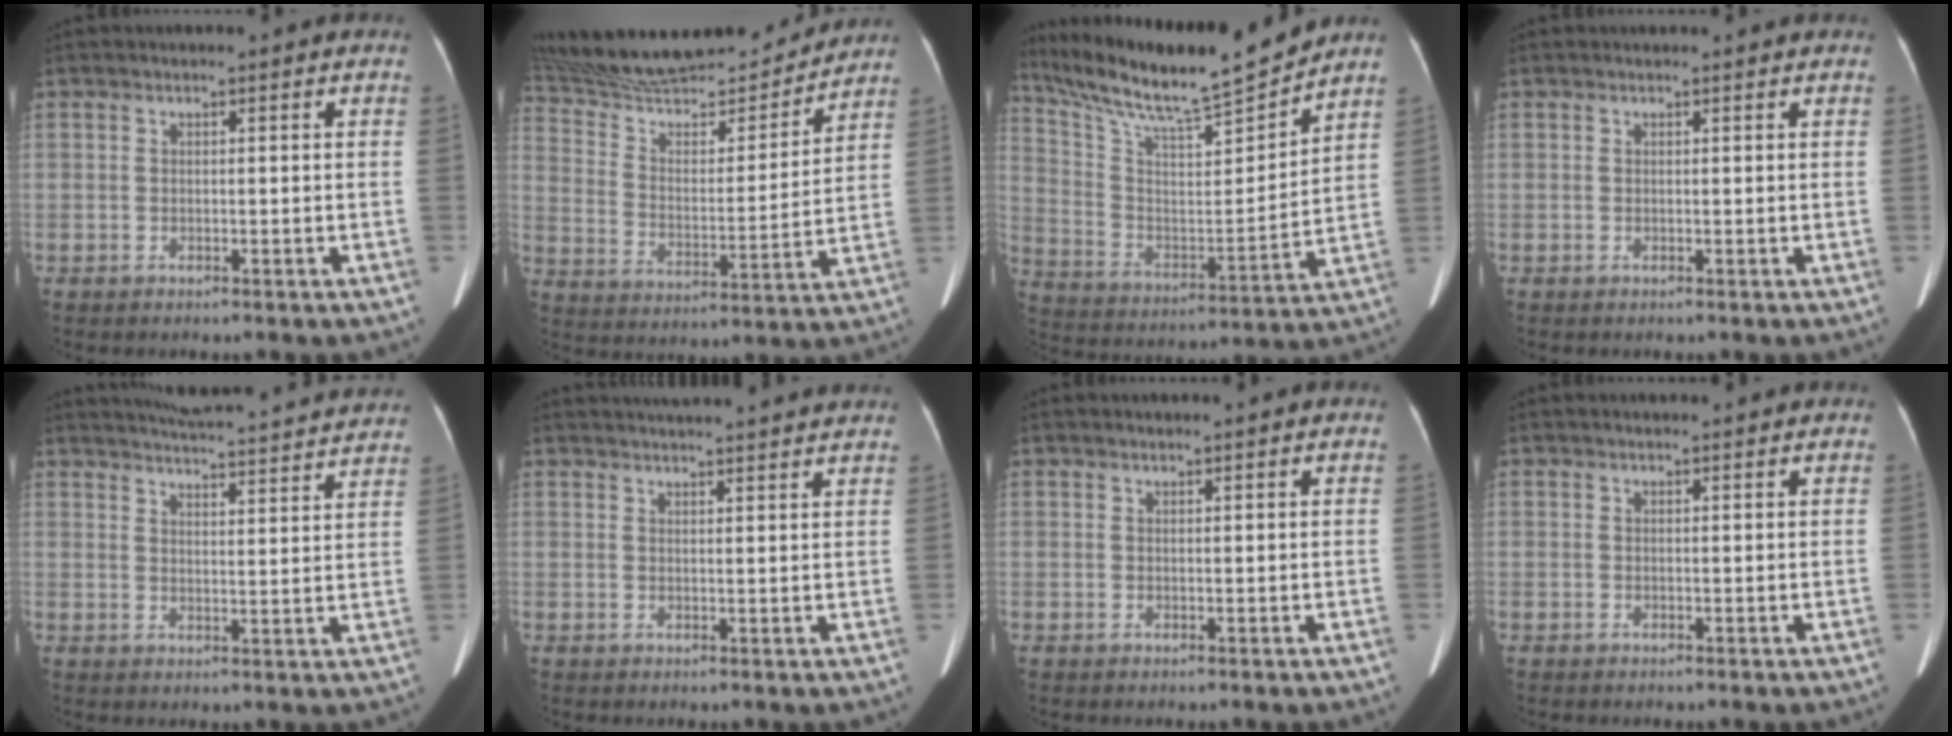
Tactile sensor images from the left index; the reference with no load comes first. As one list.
[{"total": 23.8, "force": [22.0, 4.2, 8.2], "torque": [-0.155, -0.002, 0.342]}, {"total": 19.9, "force": [17.8, 0.4, 8.8], "torque": [-0.168, -0.013, 0.302]}, {"total": 1.6, "force": [1.5, 0.1, 0.5], "torque": [-0.008, 0.016, 0.023]}, {"total": 22.0, "force": [20.8, 1.7, 7.1], "torque": [-0.109, -0.012, 0.257]}, {"total": 13.4, "force": [12.5, 0.5, 4.8], "torque": [-0.074, 0.026, 0.158]}, {"total": 1.4, "force": [1.2, 0.0, 0.7], "torque": [-0.011, 0.011, 0.022]}, {"total": 2.8, "force": [2.6, 0.4, 1.1], "torque": [-0.012, 0.022, 0.034]}]